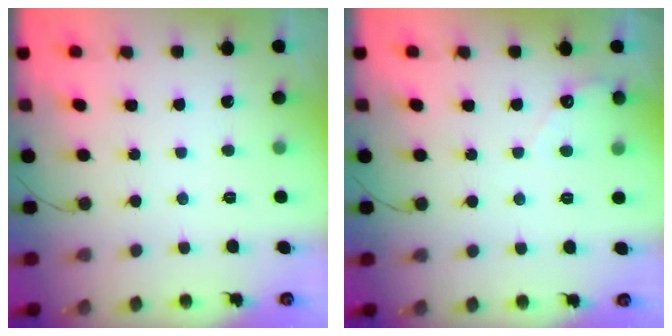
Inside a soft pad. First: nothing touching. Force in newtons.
{"total": 2.6, "press": 2.6, "slide": 0.2}